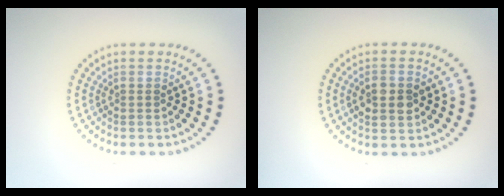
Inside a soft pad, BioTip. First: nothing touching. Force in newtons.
{"total": 2.9, "press": 2.9, "slide": 0.2}